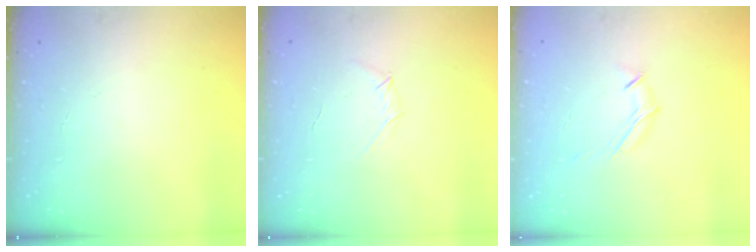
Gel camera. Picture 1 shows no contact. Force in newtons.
{"total": 3.5, "press": 3.4, "slide": 0.8}
{"total": 5.7, "press": 5.6, "slide": 0.7}